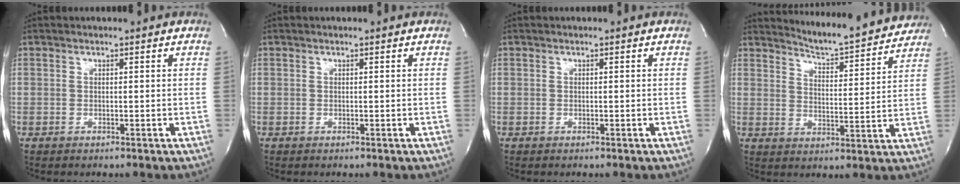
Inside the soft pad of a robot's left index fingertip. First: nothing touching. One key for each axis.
{"total": 0.0}
{"total": 0.0}
{"total": 12.0, "fx": 11.8, "fy": 0.7, "fz": 1.8, "tx": -0.028, "ty": -0.017, "tz": 0.154}